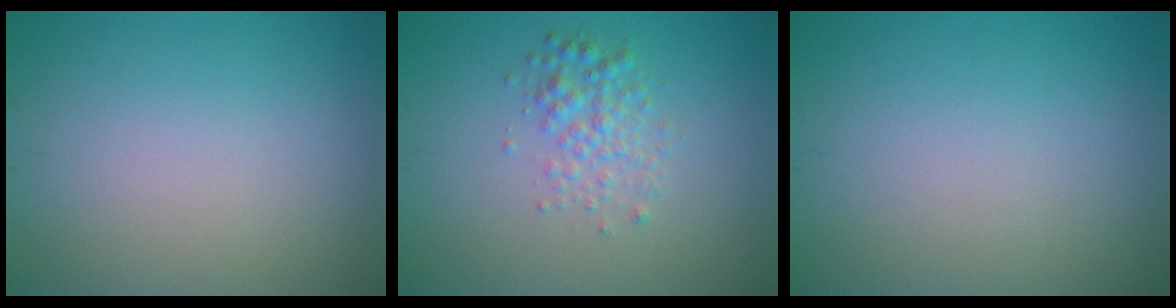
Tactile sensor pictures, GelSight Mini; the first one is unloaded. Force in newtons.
{"total": 2.3, "press": 2.3, "slide": 0.1}
{"total": 0.0}